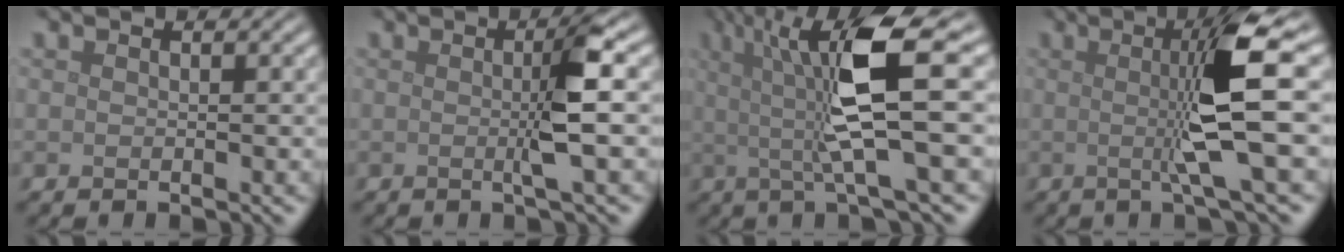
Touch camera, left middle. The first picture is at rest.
{"total": 3.6, "force": [0.1, 0.4, 3.5], "torque": [-0.060, 0.000, -0.003]}
{"total": 9.6, "force": [1.9, 1.9, 9.2], "torque": [-0.144, 0.001, 0.031]}
{"total": 7.0, "force": [0.5, 0.9, 7.0], "torque": [-0.122, 0.006, 0.004]}